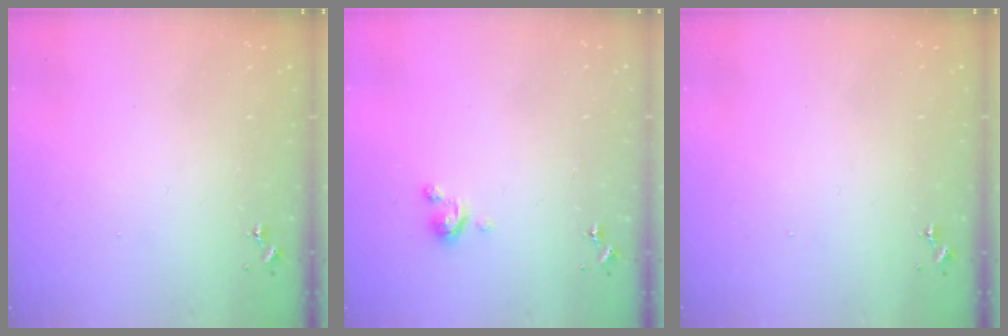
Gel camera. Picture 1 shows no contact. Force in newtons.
{"total": 3.8, "press": 3.8, "slide": 0.3}
{"total": 0.0}